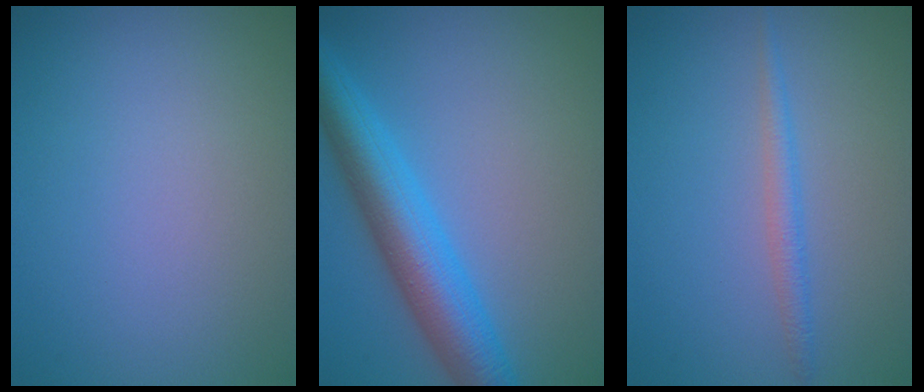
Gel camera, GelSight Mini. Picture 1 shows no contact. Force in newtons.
{"total": 6.9, "press": 6.9, "slide": 0.2}
{"total": 1.6, "press": 1.6, "slide": 0.1}